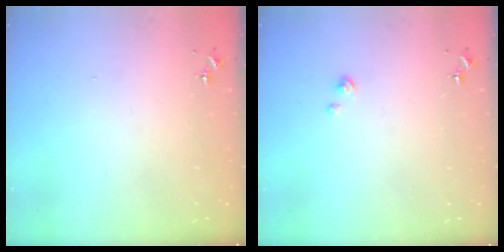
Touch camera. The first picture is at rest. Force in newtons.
{"total": 1.0, "press": 1.0, "slide": 0.2}